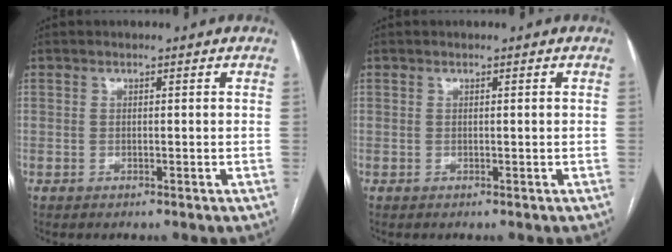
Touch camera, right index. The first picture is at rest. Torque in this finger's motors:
{"motor_torque": [-0.07, 0.00, -0.07, -0.04]}